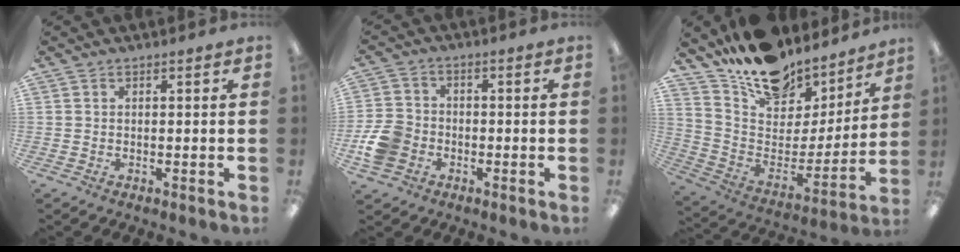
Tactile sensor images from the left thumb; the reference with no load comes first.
{"total": 8.0, "force": [-2.5, 6.6, 3.8], "torque": [-0.081, 0.021, -0.046]}
{"total": 17.1, "force": [14.6, 7.7, 4.3], "torque": [-0.096, -0.119, 0.262]}